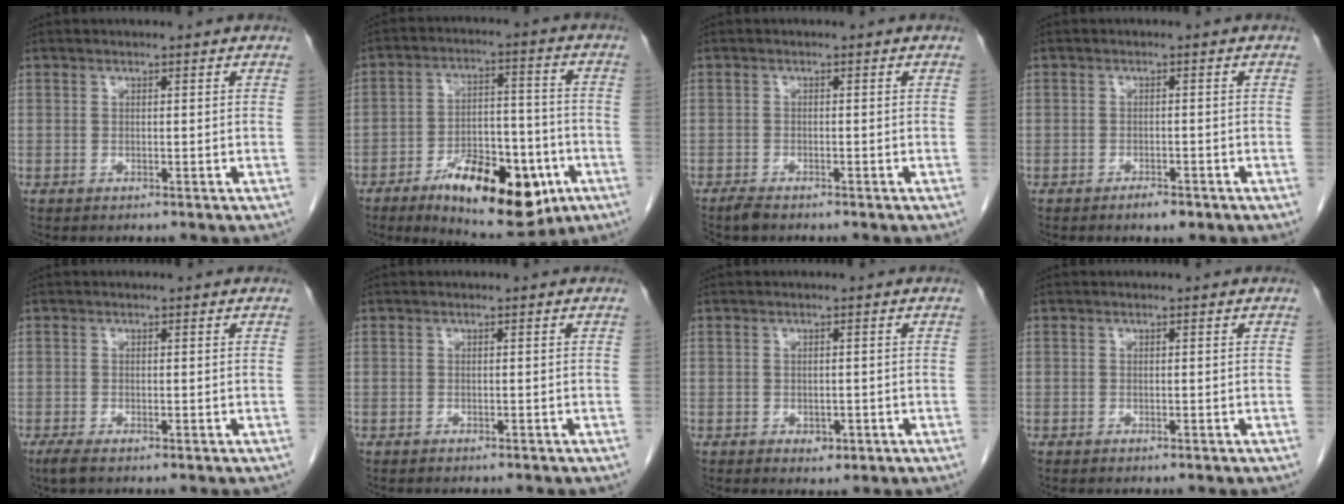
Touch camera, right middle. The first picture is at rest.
{"total": 16.6, "force": [-8.2, 6.4, 12.9], "torque": [-0.191, 0.005, -0.118]}
{"total": 1.8, "force": [-1.6, 0.4, 0.7], "torque": [-0.021, -0.004, -0.027]}
{"total": 2.1, "force": [-1.5, 0.7, 1.2], "torque": [-0.021, 0.000, -0.019]}
{"total": 1.9, "force": [-1.1, 0.6, 1.4], "torque": [-0.038, -0.007, -0.020]}
{"total": 1.4, "force": [-1.2, 0.4, 0.5], "torque": [-0.015, -0.003, -0.014]}
{"total": 1.8, "force": [-0.8, 1.2, 1.2], "torque": [-0.015, 0.001, -0.003]}
{"total": 0.0}